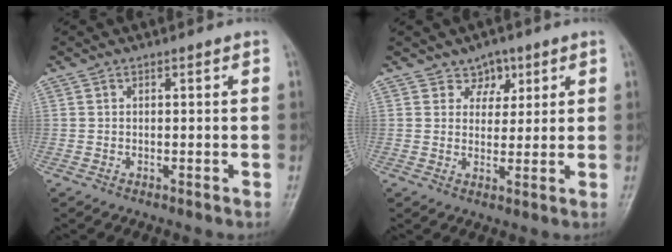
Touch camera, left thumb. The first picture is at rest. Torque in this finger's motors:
{"motor_torque": [-0.04, -0.05, 0.16, 0.06, -0.01]}